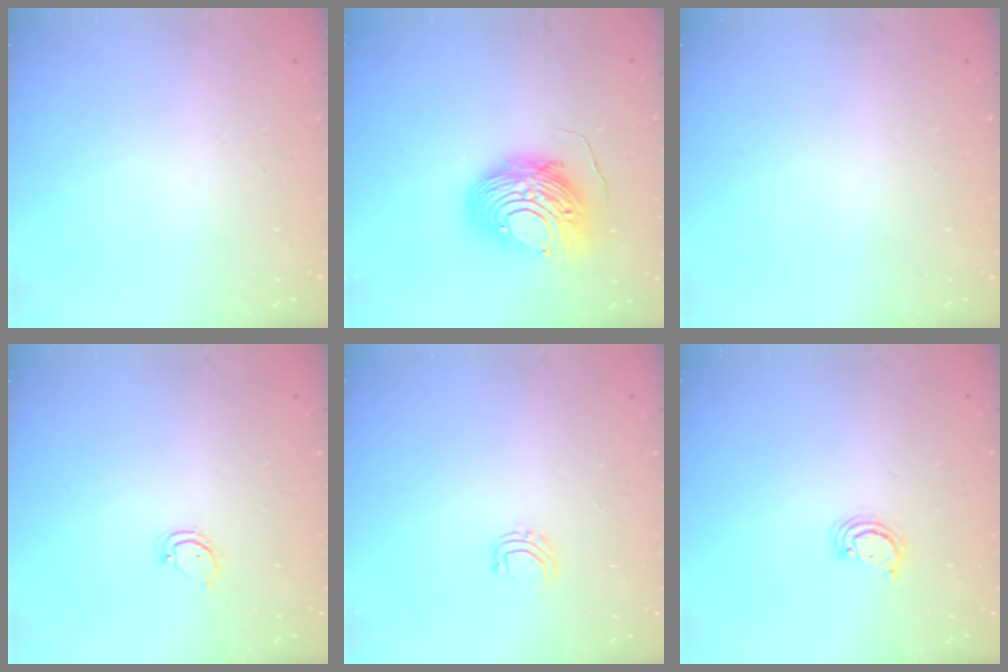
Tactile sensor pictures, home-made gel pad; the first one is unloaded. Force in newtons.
{"total": 12.8, "press": 12.7, "slide": 1.1}
{"total": 0.0}
{"total": 3.6, "press": 3.6, "slide": 0.2}
{"total": 4.2, "press": 4.2, "slide": 0.2}
{"total": 2.9, "press": 2.8, "slide": 0.3}